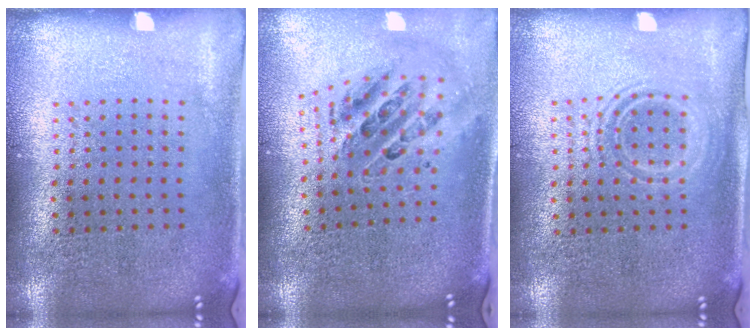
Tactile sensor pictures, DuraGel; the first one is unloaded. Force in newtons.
{"total": 1.4, "press": 1.2, "slide": 0.6}
{"total": 1.3, "press": 1.2, "slide": 0.6}